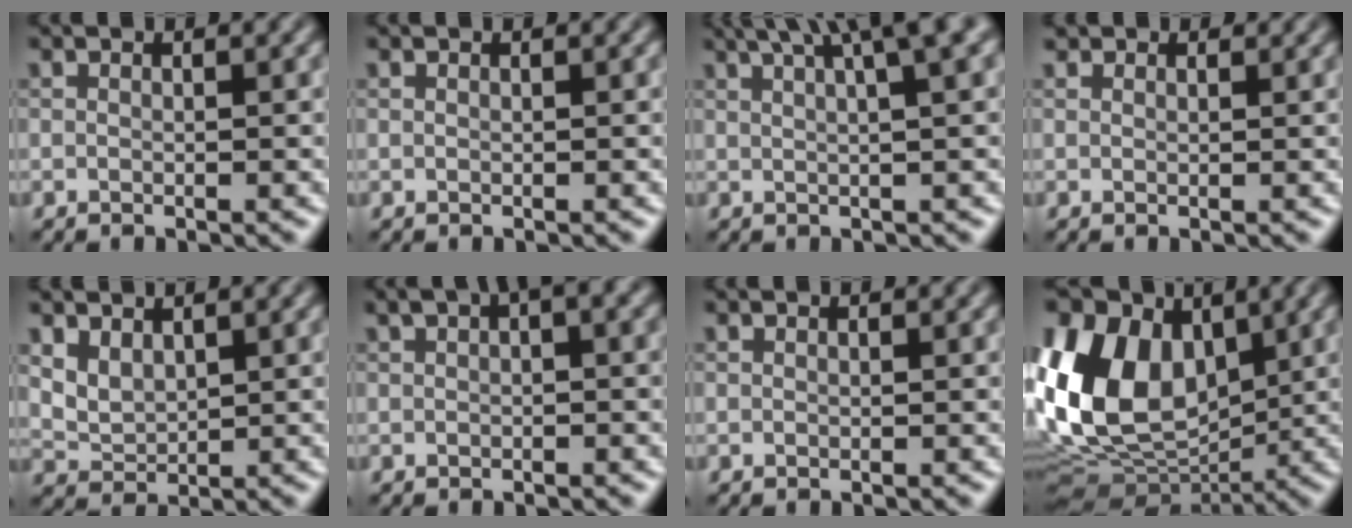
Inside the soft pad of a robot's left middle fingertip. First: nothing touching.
{"total": 0.0}
{"total": 8.1, "force": [4.7, 2.2, 6.2], "torque": [-0.054, 0.042, 0.036]}
{"total": 1.4, "force": [1.3, 0.5, 0.3], "torque": [-0.009, -0.003, 0.012]}
{"total": 2.2, "force": [1.3, 1.4, 1.1], "torque": [-0.027, -0.003, 0.032]}
{"total": 3.8, "force": [1.9, 0.9, 3.1], "torque": [-0.043, 0.017, 0.025]}
{"total": 0.0}
{"total": 14.4, "force": [2.7, 9.8, 10.2], "torque": [-0.210, 0.013, 0.039]}